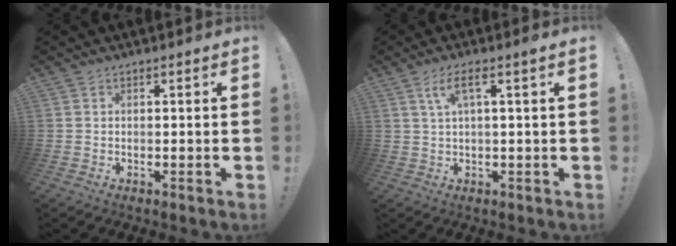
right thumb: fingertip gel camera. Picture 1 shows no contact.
{"total": 5.6, "force": [1.5, 0.4, 5.4], "torque": [-0.103, 0.005, 0.024]}